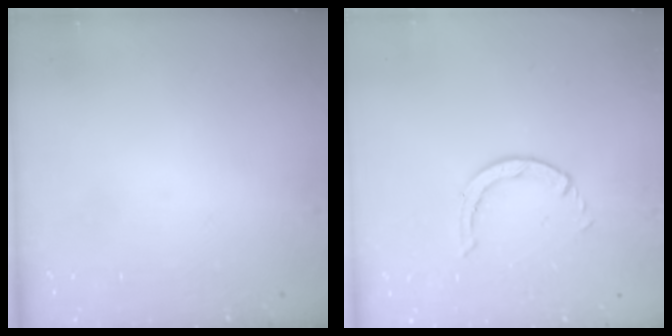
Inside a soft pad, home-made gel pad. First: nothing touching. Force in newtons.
{"total": 0.8, "press": 0.7, "slide": 0.1}